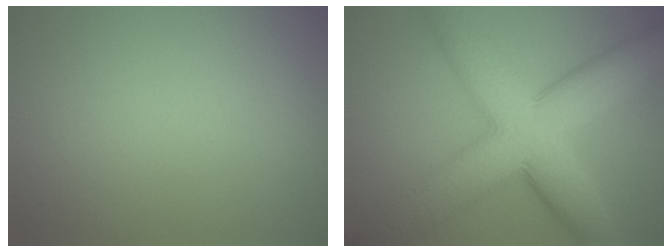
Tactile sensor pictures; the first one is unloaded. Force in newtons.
{"total": 11.7, "press": 11.7, "slide": 0.2}